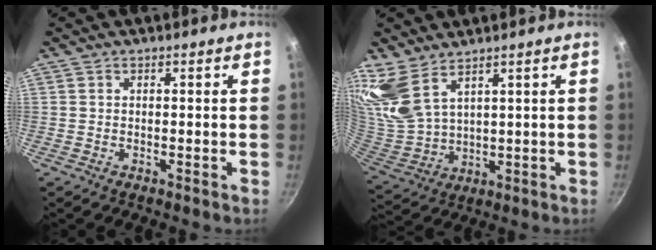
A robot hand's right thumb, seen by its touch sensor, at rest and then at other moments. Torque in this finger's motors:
{"motor_torque": [-1.43, 1.79, 0.76, 0.87, 0.17]}